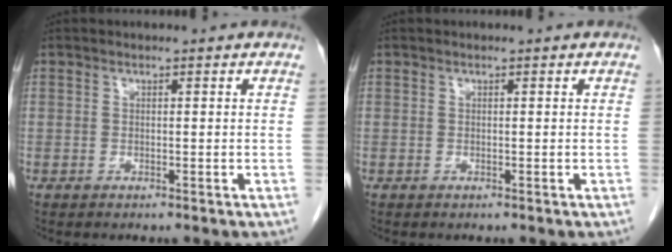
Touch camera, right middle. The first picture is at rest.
{"total": 0.0}